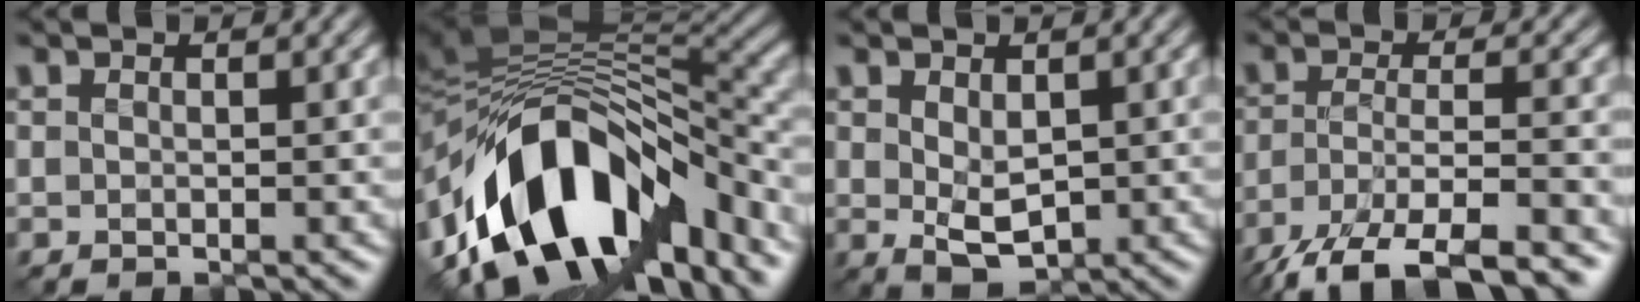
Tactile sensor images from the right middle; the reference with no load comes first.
{"total": 13.4, "force": [-6.3, 7.1, 9.5], "torque": [-0.155, 0.011, -0.110]}
{"total": 2.8, "force": [0.2, 1.7, 2.2], "torque": [-0.044, -0.004, 0.011]}
{"total": 10.1, "force": [-7.6, 2.6, 6.0], "torque": [-0.118, -0.006, -0.135]}